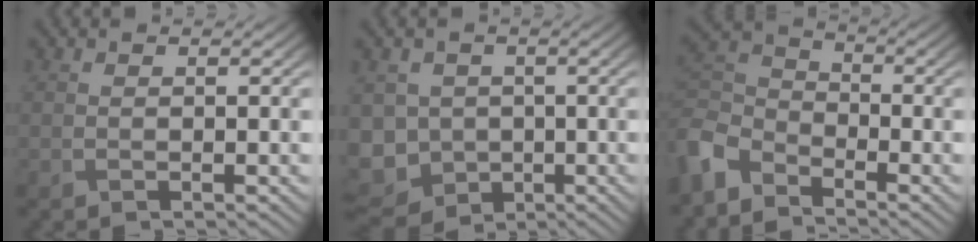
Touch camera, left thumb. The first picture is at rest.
{"total": 9.5, "force": [-2.1, 8.2, 4.1], "torque": [-0.119, -0.022, -0.052]}
{"total": 5.7, "force": [-4.3, 3.0, 2.2], "torque": [-0.060, -0.004, -0.107]}